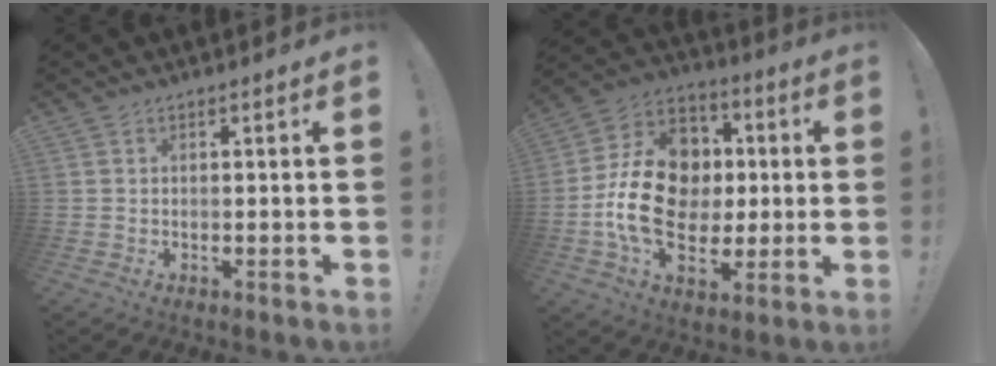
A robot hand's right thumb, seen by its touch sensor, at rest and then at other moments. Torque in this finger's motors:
{"motor_torque": [2.21, 2.80, 1.30, -0.82, 0.19]}